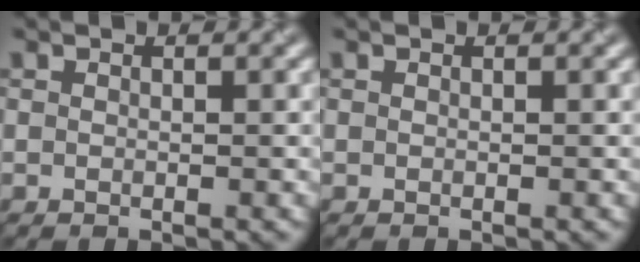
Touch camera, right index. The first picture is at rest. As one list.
[{"total": 0.0}]